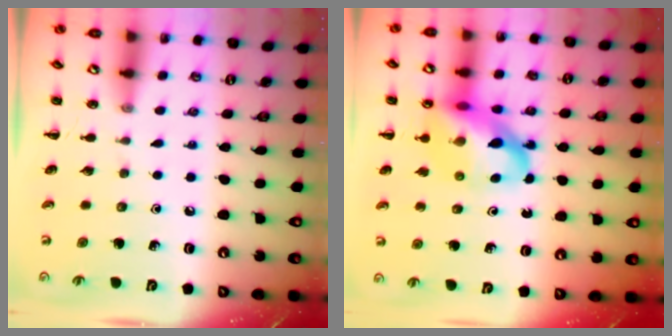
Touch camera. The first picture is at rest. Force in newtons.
{"total": 16.0, "press": 15.4, "slide": 4.1}